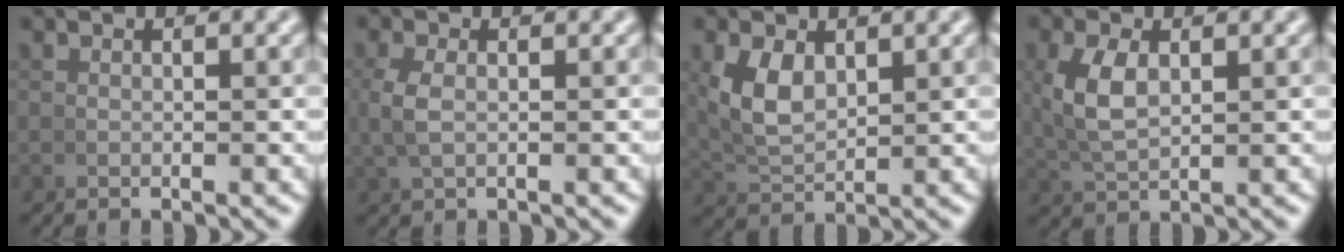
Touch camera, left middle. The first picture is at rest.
{"total": 1.9, "force": [0.3, 0.8, 1.7], "torque": [-0.047, 0.002, 0.010]}
{"total": 3.9, "force": [1.2, 2.4, 2.8], "torque": [-0.068, -0.006, 0.034]}
{"total": 3.5, "force": [0.9, 1.8, 2.9], "torque": [-0.069, -0.001, 0.026]}